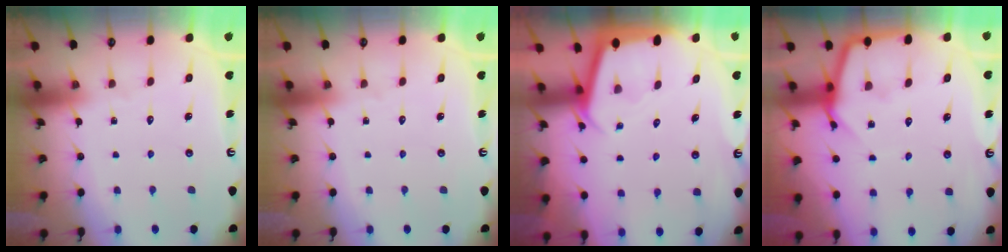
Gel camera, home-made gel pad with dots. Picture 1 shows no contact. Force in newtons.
{"total": 0.0}
{"total": 2.3, "press": 2.3, "slide": 0.1}
{"total": 5.1, "press": 5.0, "slide": 0.5}